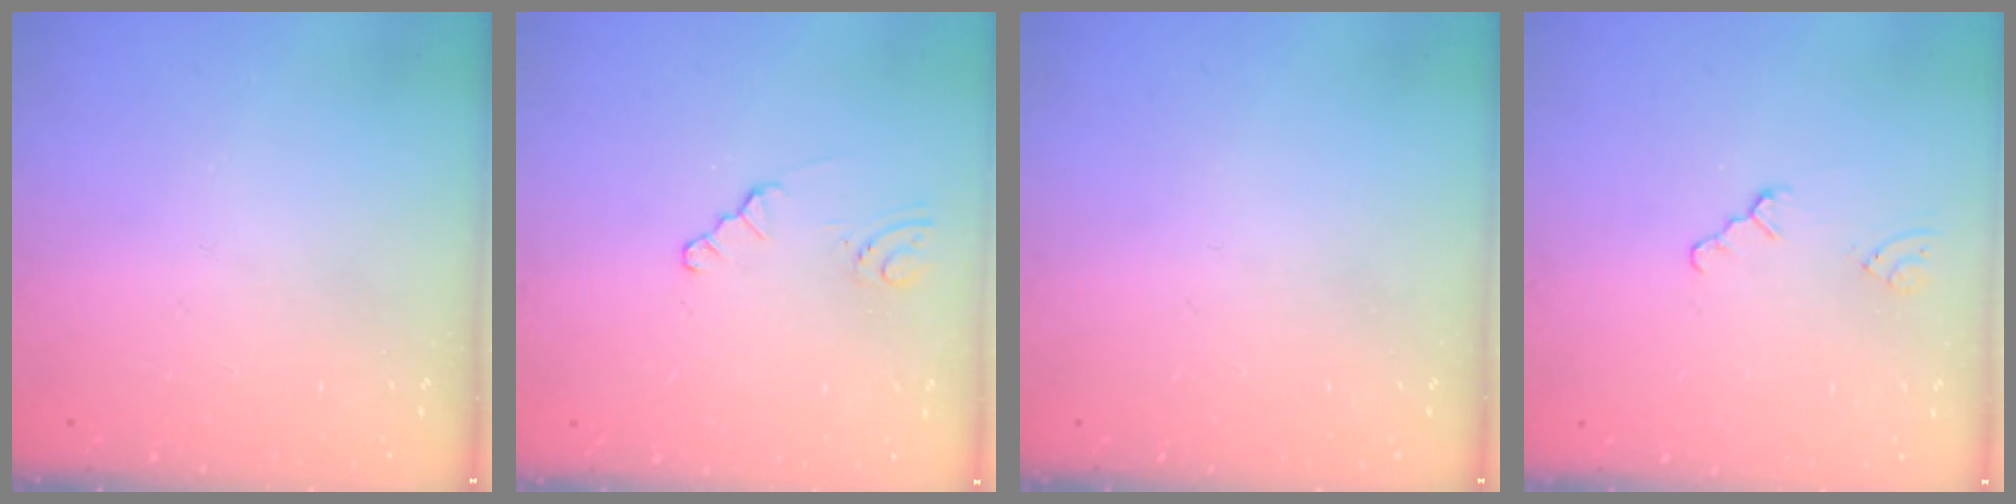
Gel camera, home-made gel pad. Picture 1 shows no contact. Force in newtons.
{"total": 1.1, "press": 1.0, "slide": 0.2}
{"total": 0.0}
{"total": 0.0}